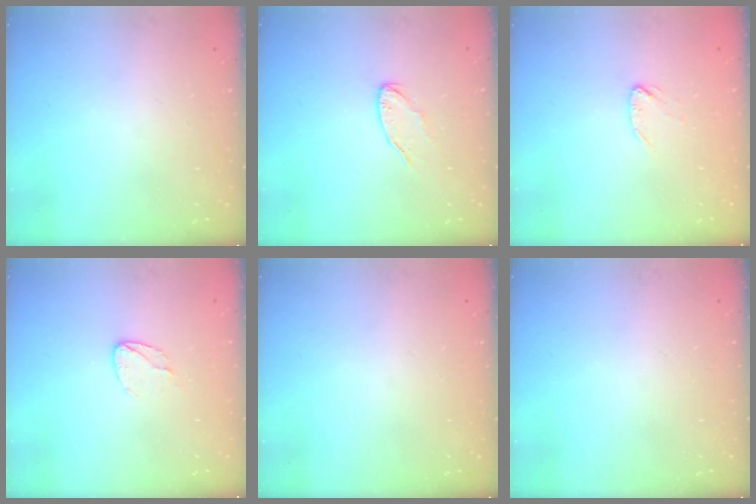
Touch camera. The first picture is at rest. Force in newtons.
{"total": 6.2, "press": 6.1, "slide": 0.4}
{"total": 3.8, "press": 3.8, "slide": 0.3}
{"total": 5.0, "press": 5.0, "slide": 0.5}
{"total": 0.0}
{"total": 0.0}